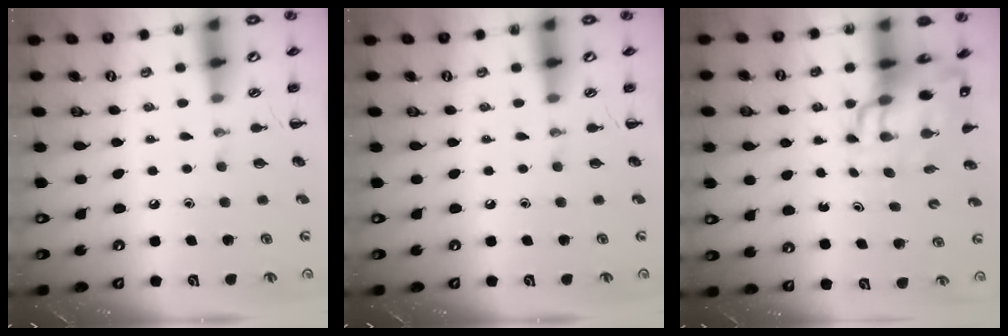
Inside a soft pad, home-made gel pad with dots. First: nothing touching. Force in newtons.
{"total": 0.0}
{"total": 11.7, "press": 11.2, "slide": 3.3}